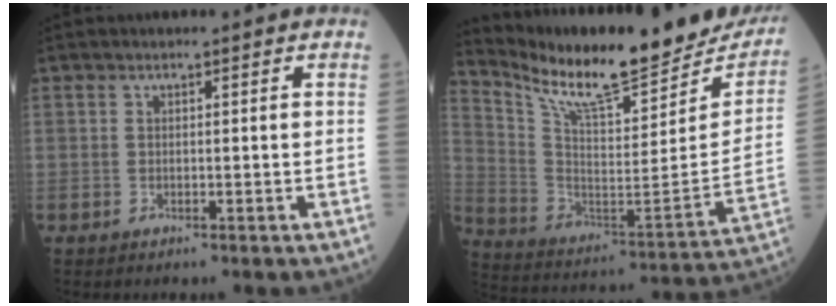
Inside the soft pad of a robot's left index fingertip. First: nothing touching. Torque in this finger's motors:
{"motor_torque": [0.64, -0.73, 0.28, 0.11]}